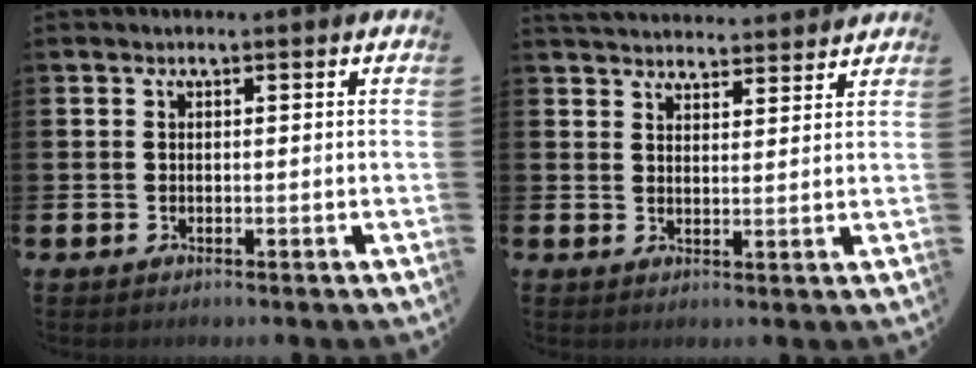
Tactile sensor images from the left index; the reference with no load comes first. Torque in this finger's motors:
{"motor_torque": [-0.64, -0.34, -0.03, -0.01]}